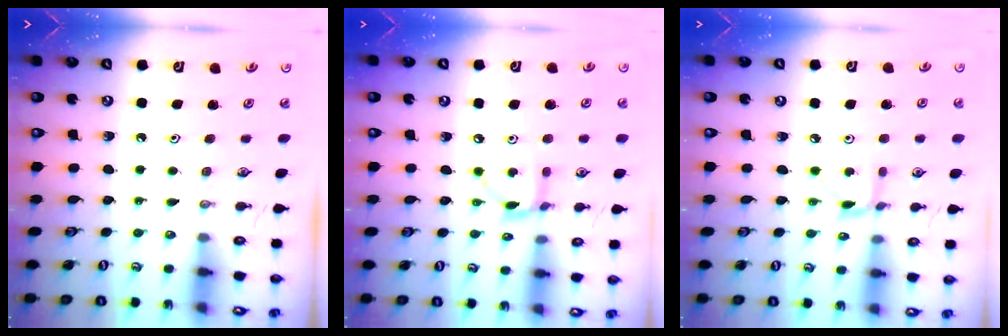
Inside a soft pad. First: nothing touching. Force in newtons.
{"total": 7.0, "press": 7.0, "slide": 0.3}
{"total": 3.8, "press": 3.8, "slide": 0.4}